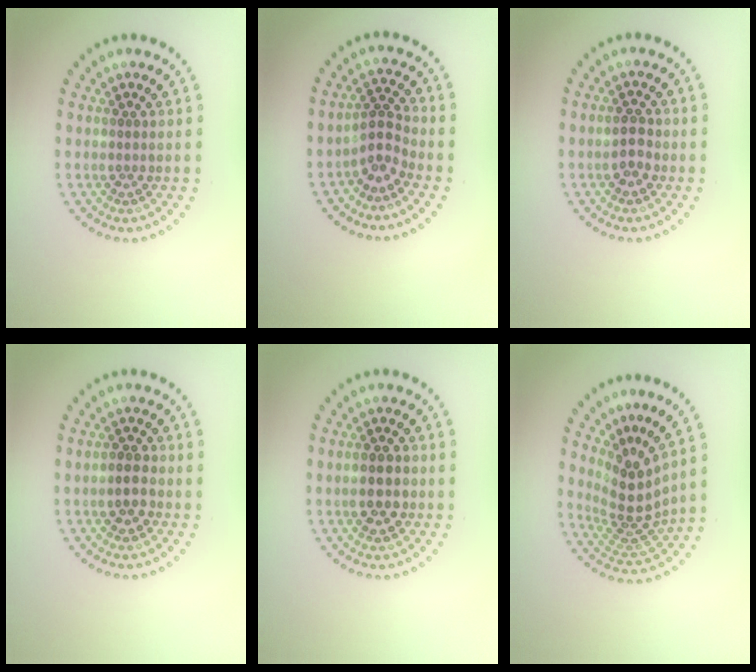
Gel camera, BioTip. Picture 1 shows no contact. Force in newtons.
{"total": 2.5, "press": 1.8, "slide": 1.8}
{"total": 1.8, "press": 1.8, "slide": 0.4}
{"total": 2.3, "press": 2.2, "slide": 0.4}
{"total": 3.0, "press": 3.0, "slide": 0.2}
{"total": 4.0, "press": 2.8, "slide": 2.9}